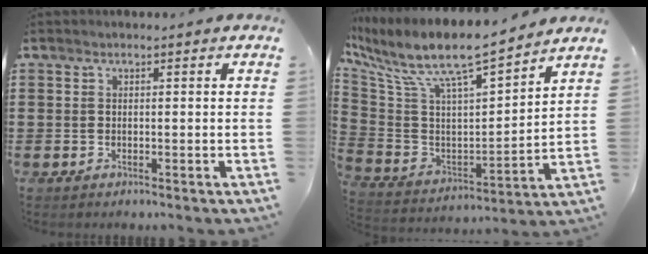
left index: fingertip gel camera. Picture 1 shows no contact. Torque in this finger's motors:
{"motor_torque": [2.14, 0.00, 0.62, 0.21]}